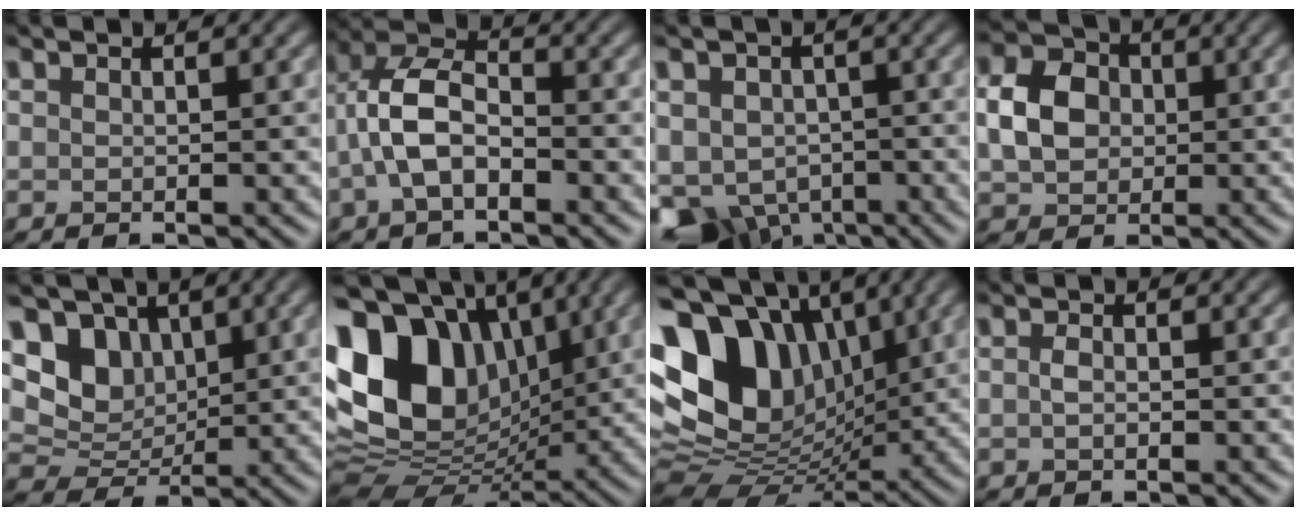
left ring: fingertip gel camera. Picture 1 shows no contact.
{"total": 5.4, "force": [-2.7, 2.7, 3.8], "torque": [-0.074, 0.005, -0.066]}
{"total": 8.3, "force": [-4.9, 5.7, 3.5], "torque": [-0.050, -0.018, -0.083]}
{"total": 4.7, "force": [-1.1, 3.7, 2.6], "torque": [-0.058, 0.000, -0.030]}
{"total": 8.4, "force": [2.2, 6.4, 5.0], "torque": [-0.104, 0.015, 0.021]}
{"total": 15.3, "force": [2.3, 10.5, 10.9], "torque": [-0.234, 0.019, 0.027]}
{"total": 13.0, "force": [2.1, 8.8, 9.4], "torque": [-0.191, 0.009, 0.025]}
{"total": 1.1, "force": [-1.0, 0.3, 0.3], "torque": [-0.008, -0.004, -0.021]}